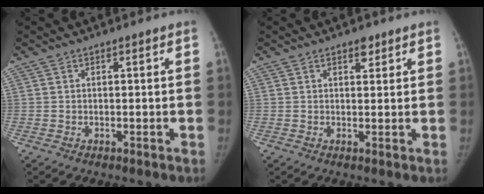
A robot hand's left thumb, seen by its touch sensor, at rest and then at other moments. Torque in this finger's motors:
{"motor_torque": [0.25, -0.14, 0.43, -0.12, 0.11]}